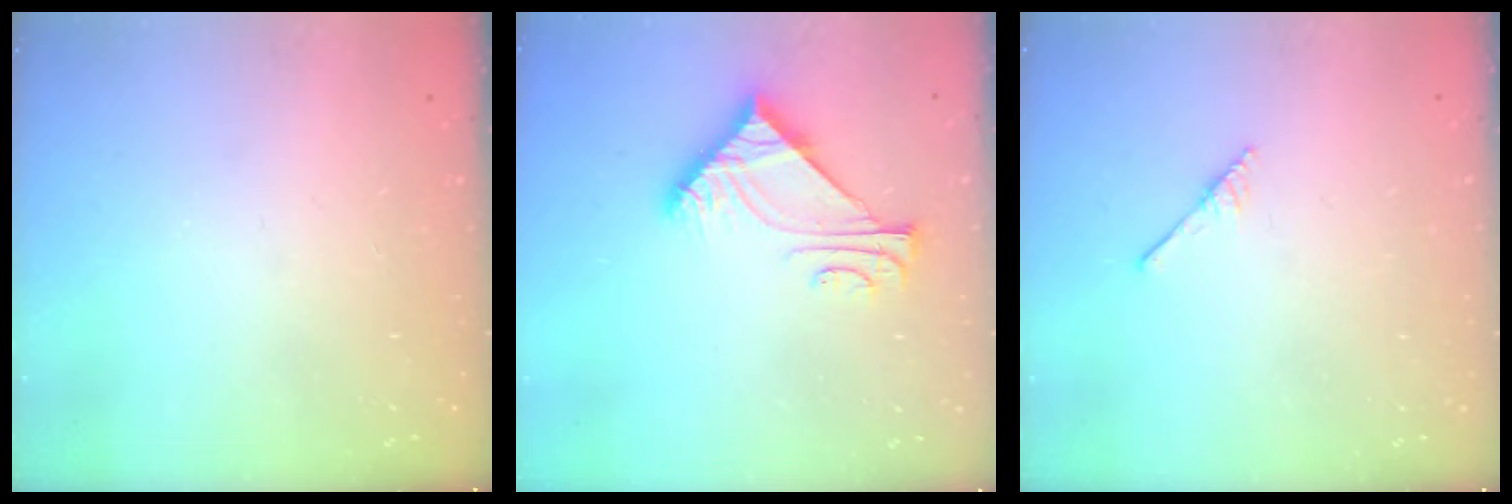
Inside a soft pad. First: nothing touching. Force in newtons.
{"total": 8.5, "press": 8.4, "slide": 1.0}
{"total": 2.9, "press": 2.9, "slide": 0.3}